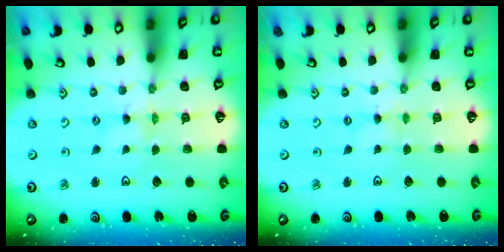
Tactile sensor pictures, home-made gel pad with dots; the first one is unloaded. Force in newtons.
{"total": 1.3, "press": 1.3, "slide": 0.3}